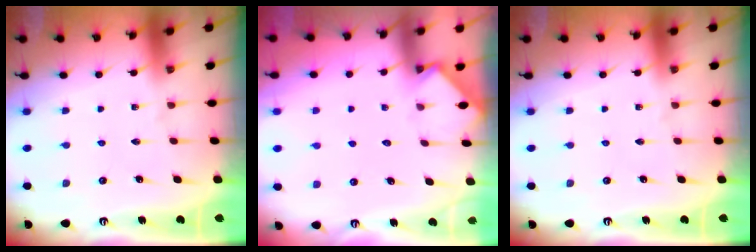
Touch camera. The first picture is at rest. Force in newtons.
{"total": 2.6, "press": 2.6, "slide": 0.4}
{"total": 0.0}